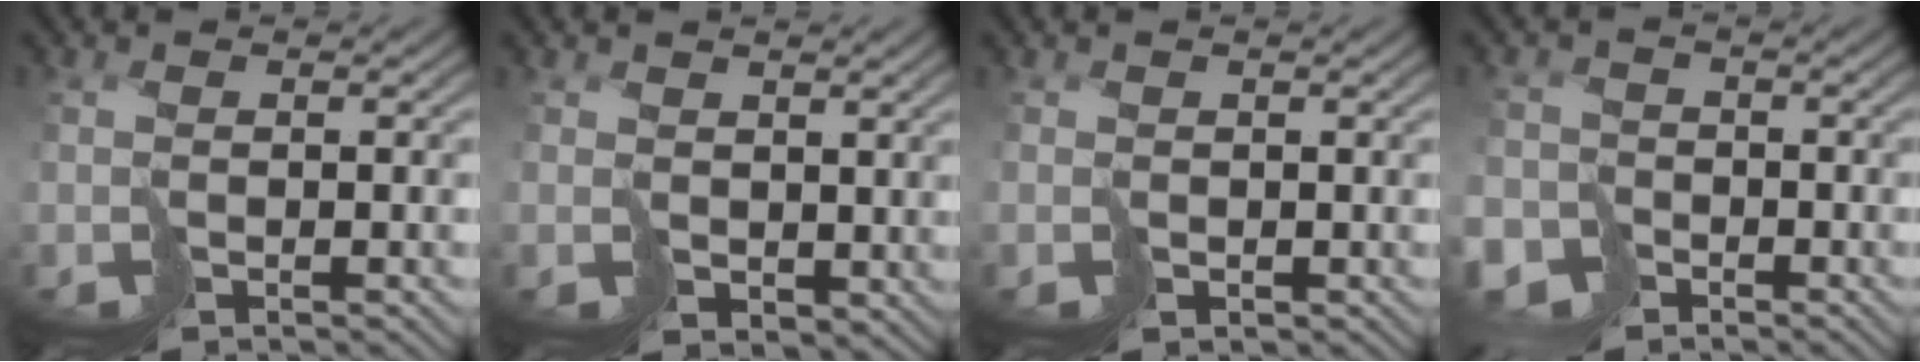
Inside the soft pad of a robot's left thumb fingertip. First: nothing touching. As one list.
[{"total": 2.1, "force": [1.6, 1.3, 0.4], "torque": [-0.013, -0.007, 0.036]}, {"total": 0.6, "force": [0.2, 0.4, -0.4], "torque": [0.012, -0.005, 0.005]}, {"total": 3.9, "force": [-3.3, 2.0, 0.0], "torque": [0.013, -0.003, -0.071]}]